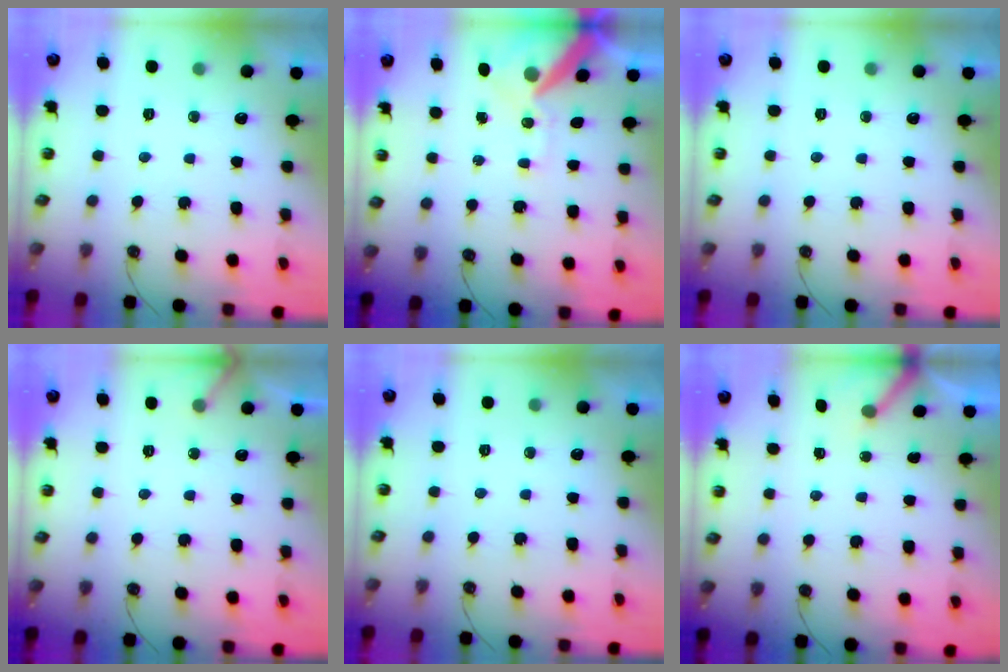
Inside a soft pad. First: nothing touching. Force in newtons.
{"total": 11.9, "press": 11.8, "slide": 1.7}
{"total": 0.0}
{"total": 2.7, "press": 2.7, "slide": 0.2}
{"total": 0.0}
{"total": 2.8, "press": 2.8, "slide": 0.3}